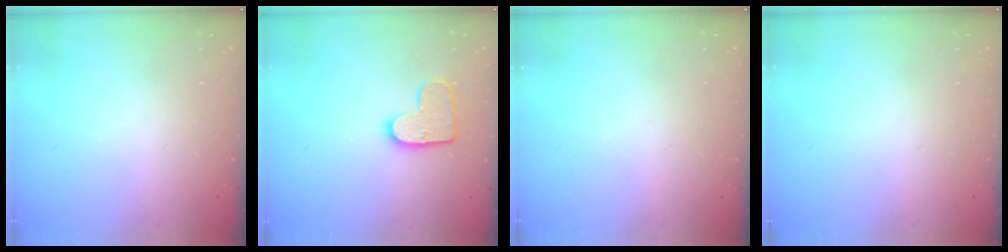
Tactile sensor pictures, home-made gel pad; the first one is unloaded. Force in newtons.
{"total": 10.4, "press": 10.4, "slide": 0.5}
{"total": 0.0}
{"total": 0.0}